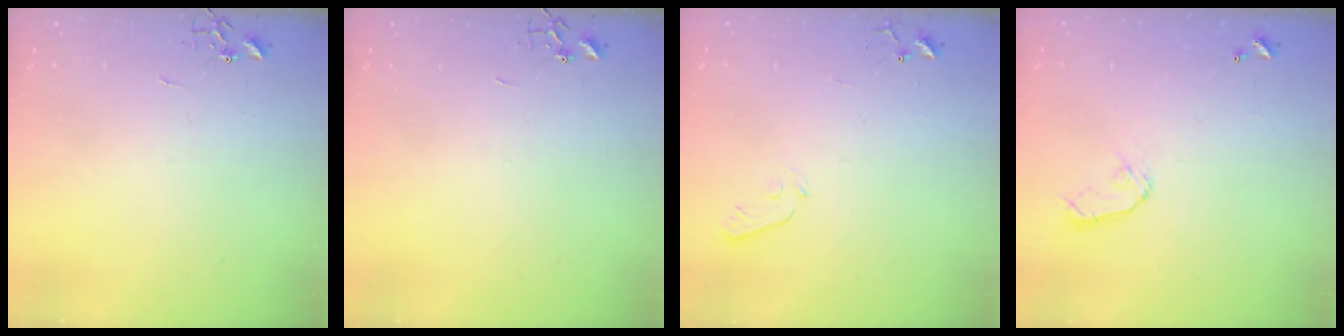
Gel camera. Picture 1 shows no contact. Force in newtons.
{"total": 0.0}
{"total": 3.6, "press": 3.6, "slide": 0.6}
{"total": 7.3, "press": 7.3, "slide": 0.4}